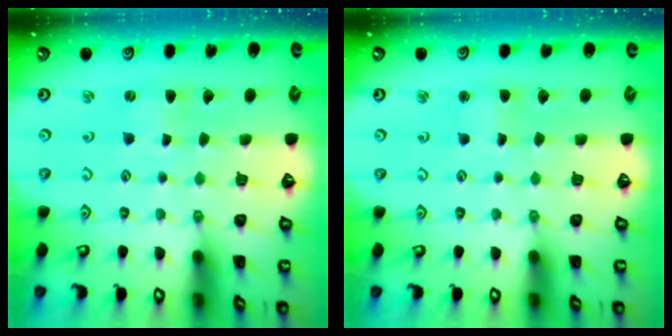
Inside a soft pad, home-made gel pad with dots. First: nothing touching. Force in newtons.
{"total": 2.3, "press": 2.3, "slide": 0.4}